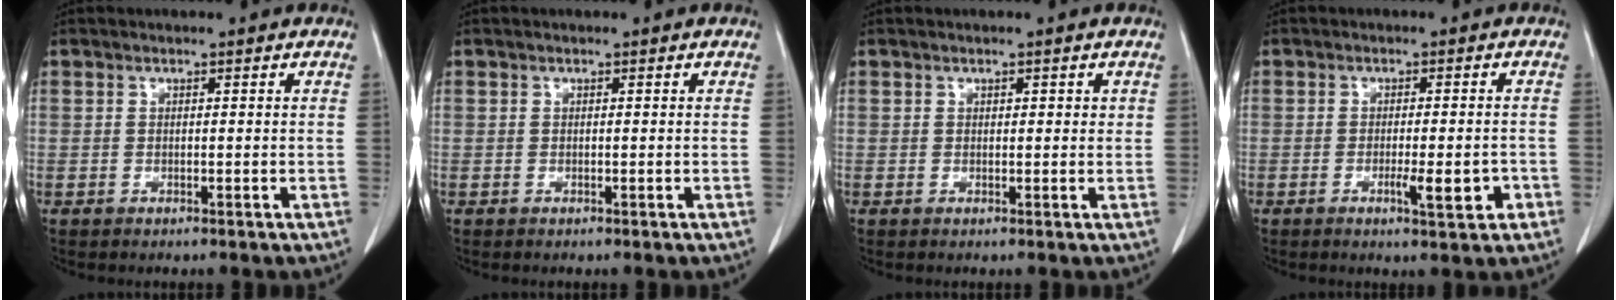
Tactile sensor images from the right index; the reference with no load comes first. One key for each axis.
{"total": 0.0}
{"total": 1.2, "fx": 0.5, "fy": 0.7, "fz": 0.9, "tx": -0.008, "ty": 0.001, "tz": 0.007}
{"total": 4.6, "fx": -1.8, "fy": 0.7, "fz": 4.2, "tx": -0.059, "ty": -0.001, "tz": -0.020}